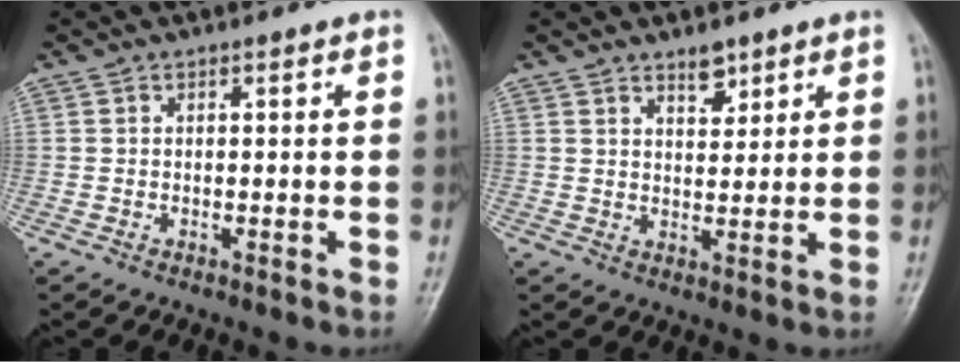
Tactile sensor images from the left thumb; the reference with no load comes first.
{"total": 3.8, "force": [2.7, 1.8, 2.0], "torque": [-0.014, -0.019, 0.045]}